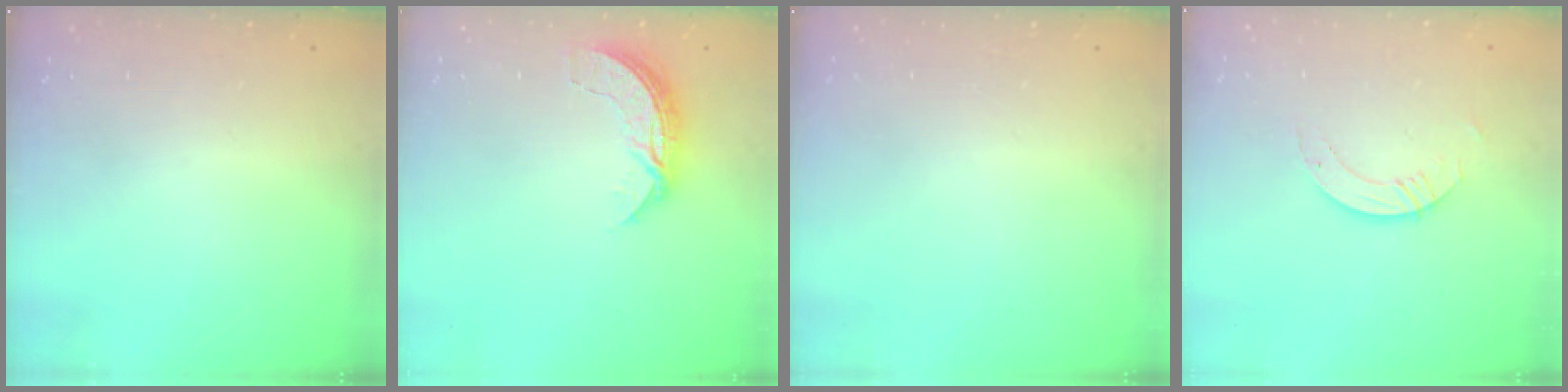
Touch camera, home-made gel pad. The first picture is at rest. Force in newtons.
{"total": 7.2, "press": 7.2, "slide": 0.6}
{"total": 0.0}
{"total": 3.7, "press": 3.6, "slide": 0.4}